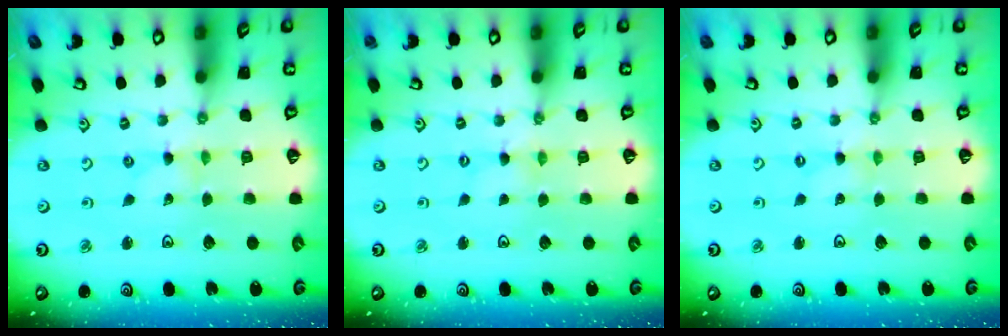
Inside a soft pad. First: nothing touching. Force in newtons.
{"total": 0.0}
{"total": 0.0}